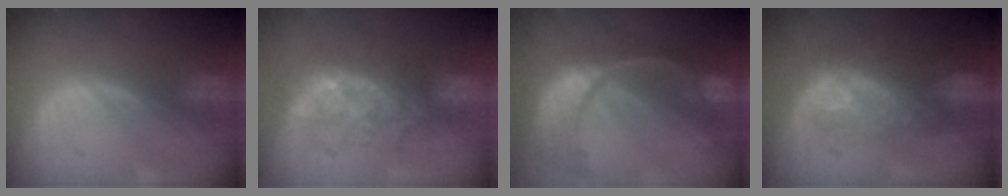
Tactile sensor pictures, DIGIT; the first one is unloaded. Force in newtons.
{"total": 7.6, "press": 7.1, "slide": 2.8}
{"total": 12.1, "press": 9.8, "slide": 7.2}
{"total": 9.7, "press": 8.7, "slide": 4.3}